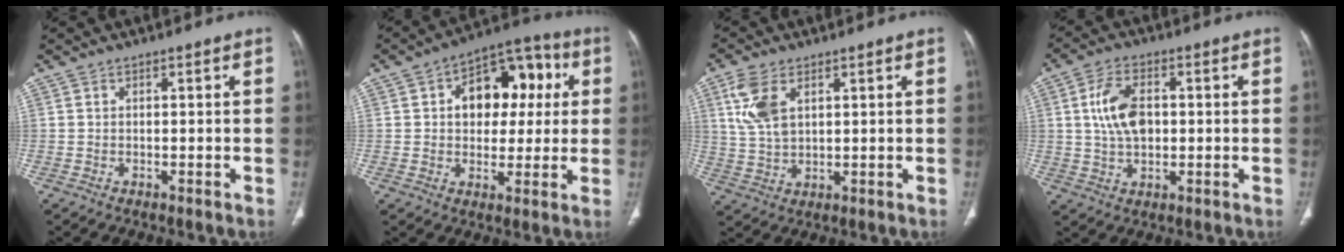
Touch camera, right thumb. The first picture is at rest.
{"total": 15.0, "force": [3.0, 10.1, 10.7], "torque": [-0.094, 0.023, 0.038]}
{"total": 8.1, "force": [3.2, 4.5, 5.8], "torque": [-0.125, -0.003, 0.071]}
{"total": 8.8, "force": [1.1, 5.2, 6.9], "torque": [-0.127, 0.004, 0.023]}